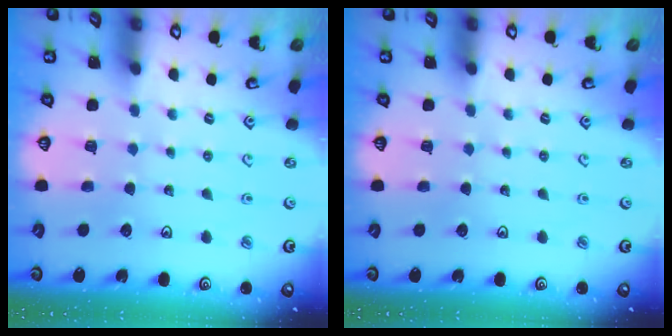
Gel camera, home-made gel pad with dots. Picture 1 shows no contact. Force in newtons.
{"total": 0.0}